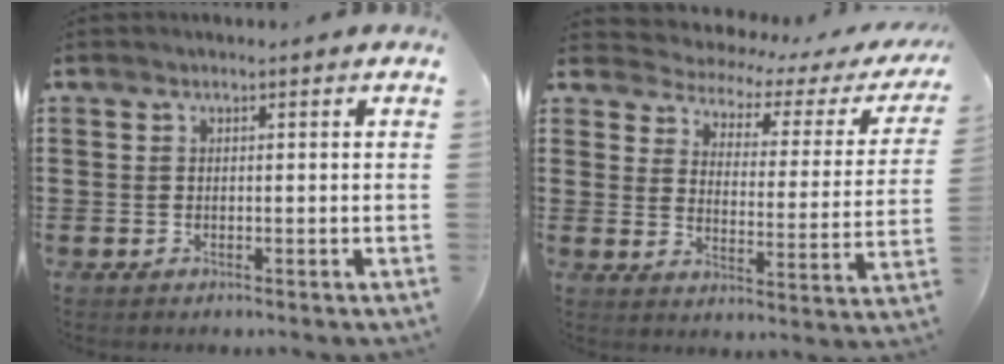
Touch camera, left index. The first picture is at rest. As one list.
[{"total": 2.4, "force": [2.1, 1.0, 0.7], "torque": [-0.033, -0.021, 0.024]}]